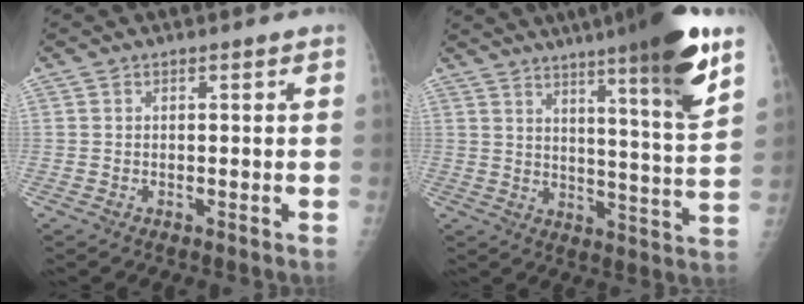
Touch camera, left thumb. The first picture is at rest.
{"total": 18.7, "force": [11.8, 1.2, 14.4], "torque": [-0.192, -0.057, 0.166]}